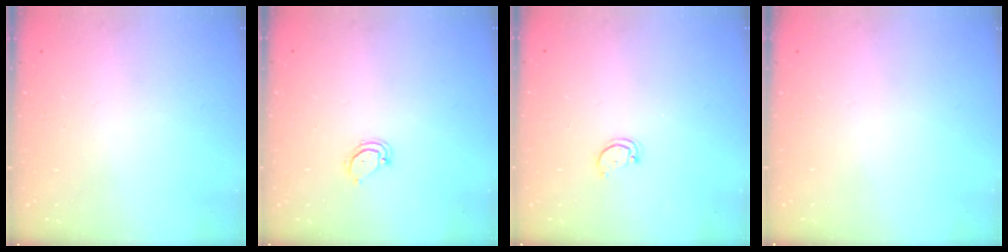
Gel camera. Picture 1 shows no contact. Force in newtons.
{"total": 3.4, "press": 3.4, "slide": 0.6}
{"total": 2.8, "press": 2.7, "slide": 0.3}
{"total": 0.0}